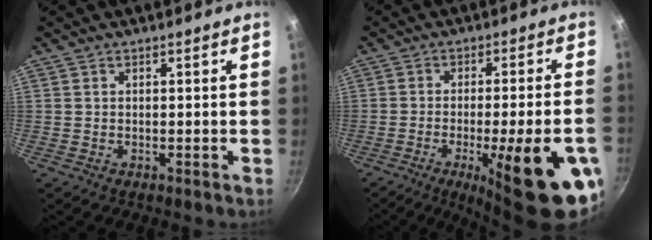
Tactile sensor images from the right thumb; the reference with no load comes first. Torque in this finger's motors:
{"motor_torque": [2.81, 2.19, 2.11, -0.66, 0.55]}